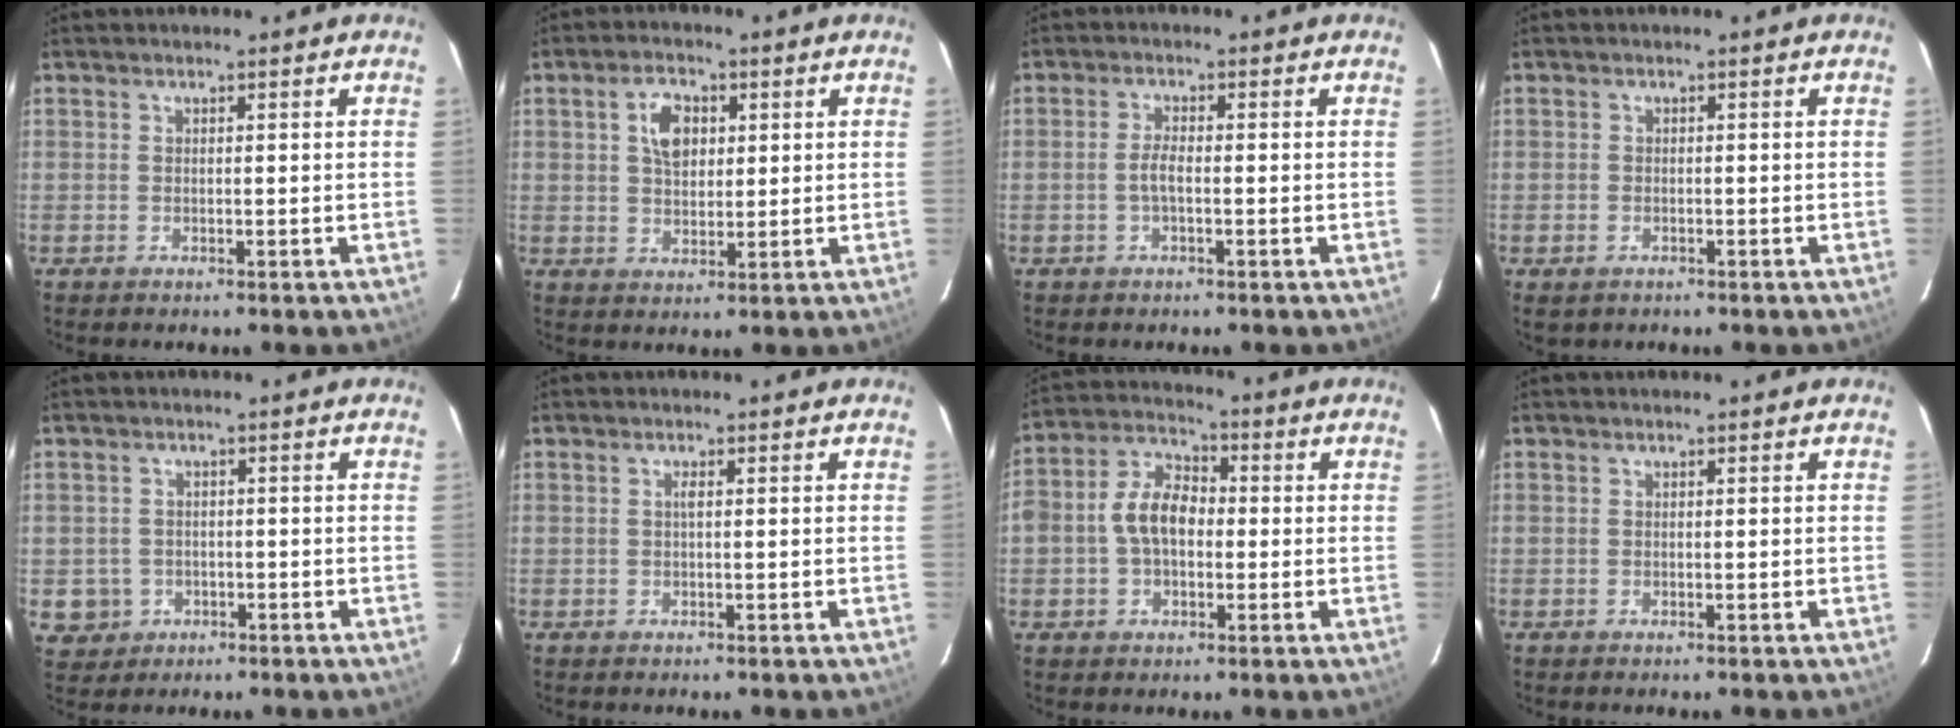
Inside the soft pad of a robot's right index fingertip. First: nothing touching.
{"total": 6.1, "force": [1.8, 3.9, 4.3], "torque": [-0.072, 0.016, 0.036]}
{"total": 2.3, "force": [-0.7, 0.5, 2.1], "torque": [-0.044, 0.000, -0.012]}
{"total": 1.9, "force": [-0.9, 1.5, 0.6], "torque": [-0.012, -0.001, -0.012]}
{"total": 4.9, "force": [-1.2, 4.7, 0.7], "torque": [-0.026, 0.013, -0.004]}
{"total": 0.8, "force": [0.1, 0.0, 0.7], "torque": [-0.014, 0.002, 0.000]}
{"total": 9.2, "force": [-0.6, 6.2, 6.8], "torque": [-0.135, 0.028, -0.013]}
{"total": 0.0}